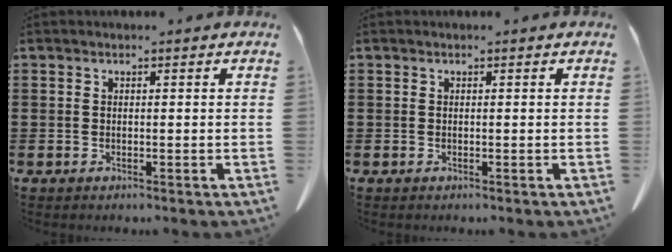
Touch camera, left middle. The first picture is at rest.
{"total": 0.0}